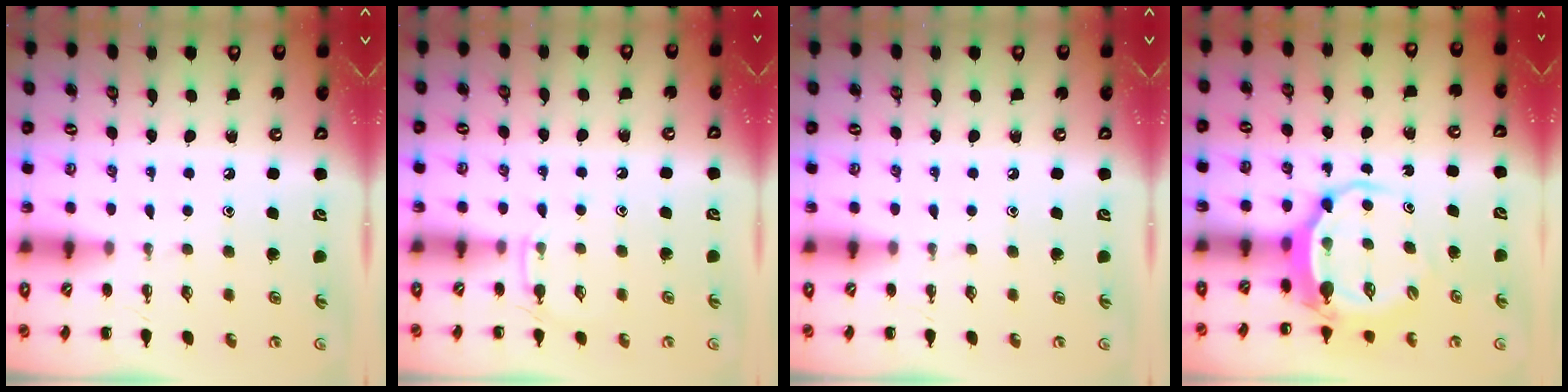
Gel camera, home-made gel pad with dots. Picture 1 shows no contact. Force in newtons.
{"total": 4.0, "press": 3.8, "slide": 1.3}
{"total": 0.0}
{"total": 6.4, "press": 6.2, "slide": 1.3}